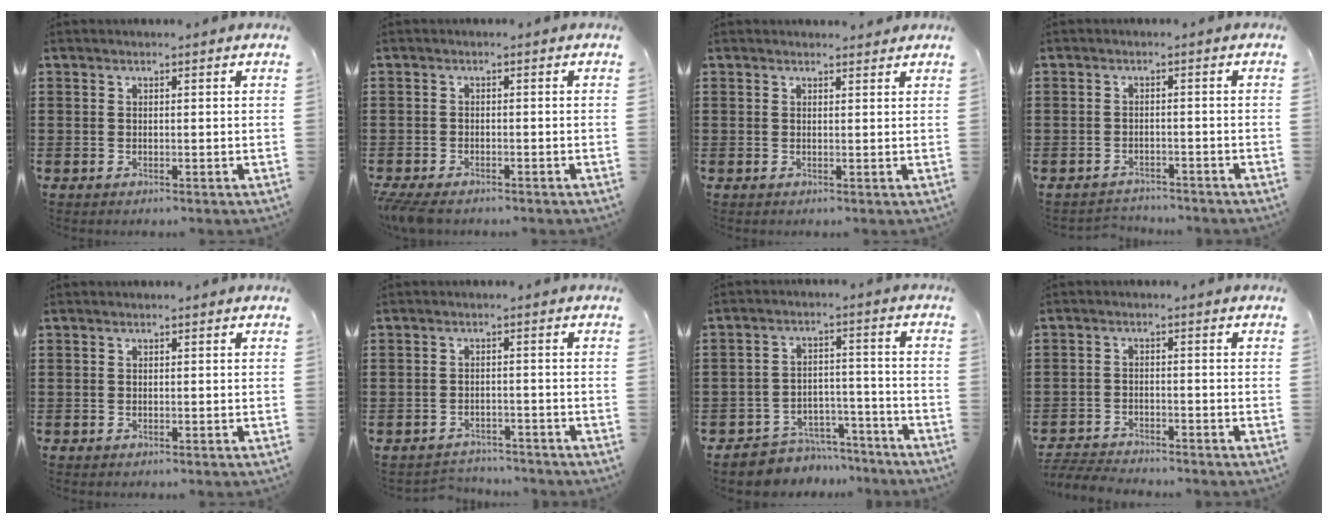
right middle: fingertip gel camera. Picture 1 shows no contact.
{"total": 2.1, "force": [-1.8, 0.5, 1.0], "torque": [-0.039, -0.005, -0.044]}
{"total": 1.0, "force": [1.0, 0.3, 0.1], "torque": [0.003, -0.001, 0.017]}
{"total": 2.2, "force": [-2.1, 0.6, -0.3], "torque": [-0.001, 0.002, -0.050]}
{"total": 0.0}
{"total": 2.6, "force": [-2.5, 0.6, -0.2], "torque": [-0.004, 0.000, -0.057]}
{"total": 5.7, "force": [-5.4, 1.6, 0.2], "torque": [-0.003, 0.022, -0.110]}
{"total": 3.7, "force": [-3.6, 0.5, 0.3], "torque": [-0.015, -0.001, -0.081]}